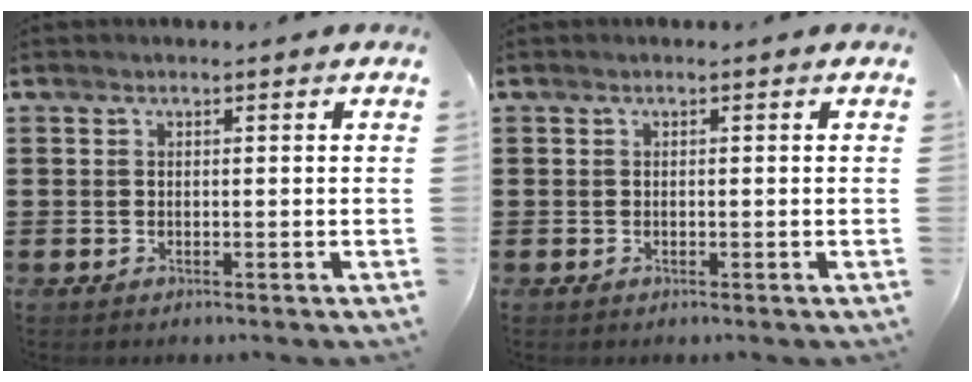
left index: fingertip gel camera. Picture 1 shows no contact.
{"total": 0.0}